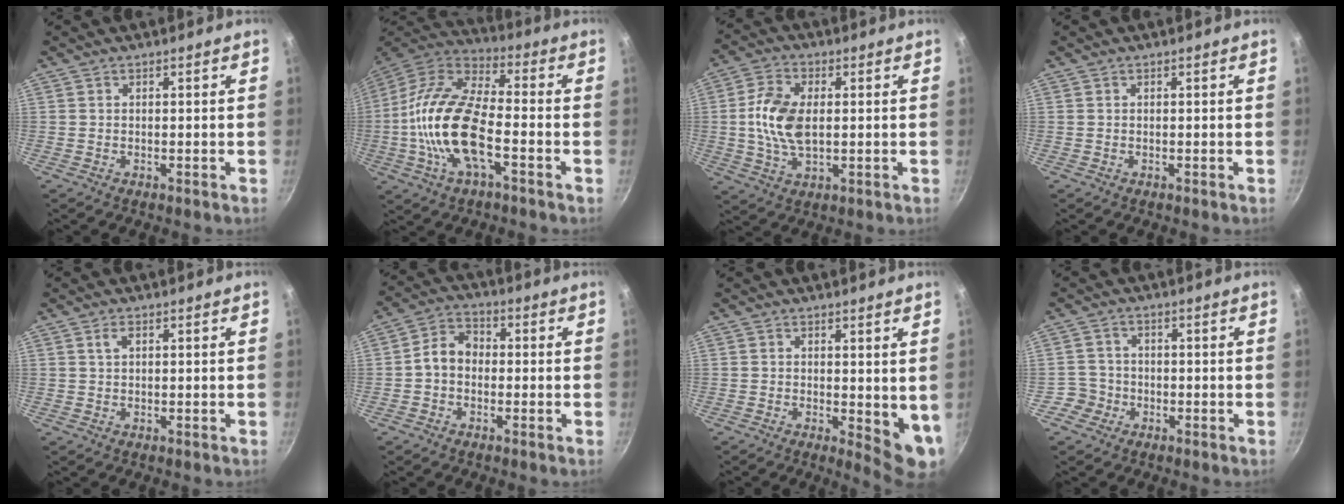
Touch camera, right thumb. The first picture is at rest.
{"total": 18.7, "force": [-4.1, 8.1, 16.4], "torque": [-0.334, 0.029, -0.079]}
{"total": 10.7, "force": [0.5, 5.9, 8.9], "torque": [-0.183, 0.002, 0.011]}
{"total": 0.0}
{"total": 1.4, "force": [0.6, 0.7, 1.0], "torque": [-0.022, 0.004, 0.013]}
{"total": 6.5, "force": [-0.8, 5.1, 4.0], "torque": [-0.055, 0.026, -0.028]}
{"total": 6.9, "force": [0.0, 2.6, 6.4], "torque": [-0.077, -0.017, 0.007]}
{"total": 3.4, "force": [-1.5, 3.1, -0.2], "torque": [0.023, 0.014, -0.035]}